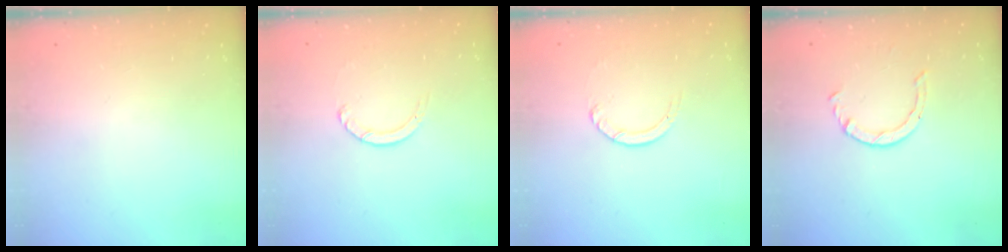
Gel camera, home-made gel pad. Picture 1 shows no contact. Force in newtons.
{"total": 1.3, "press": 1.2, "slide": 0.2}
{"total": 2.4, "press": 2.4, "slide": 0.2}
{"total": 2.6, "press": 2.6, "slide": 0.3}